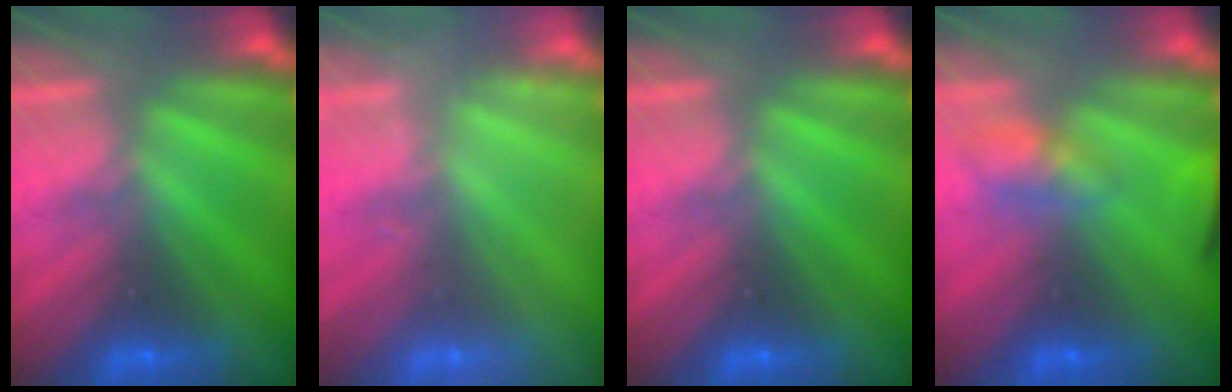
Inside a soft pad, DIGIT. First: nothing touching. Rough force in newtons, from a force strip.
{"total": 2.3}
{"total": 0.0}
{"total": 4.6}